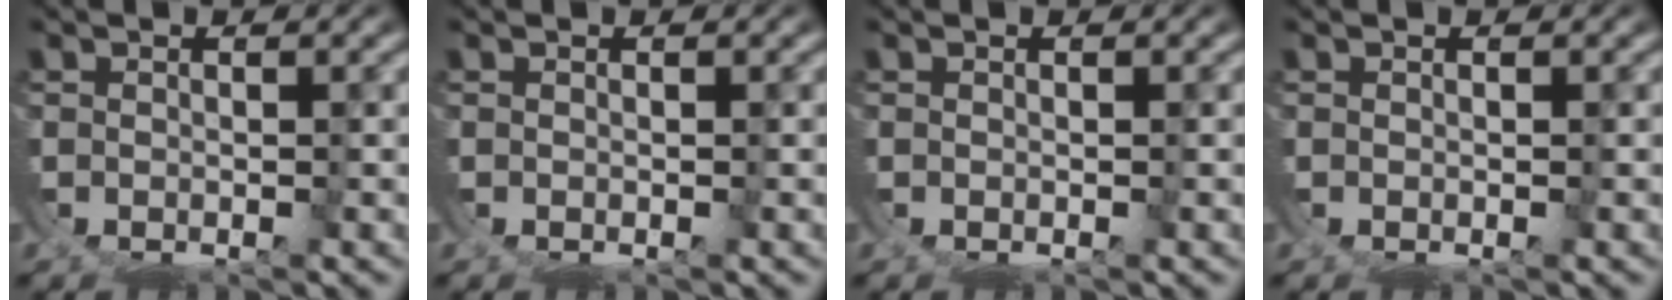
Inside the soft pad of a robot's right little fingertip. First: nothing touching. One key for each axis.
{"total": 0.0}
{"total": 0.0}
{"total": 0.0}